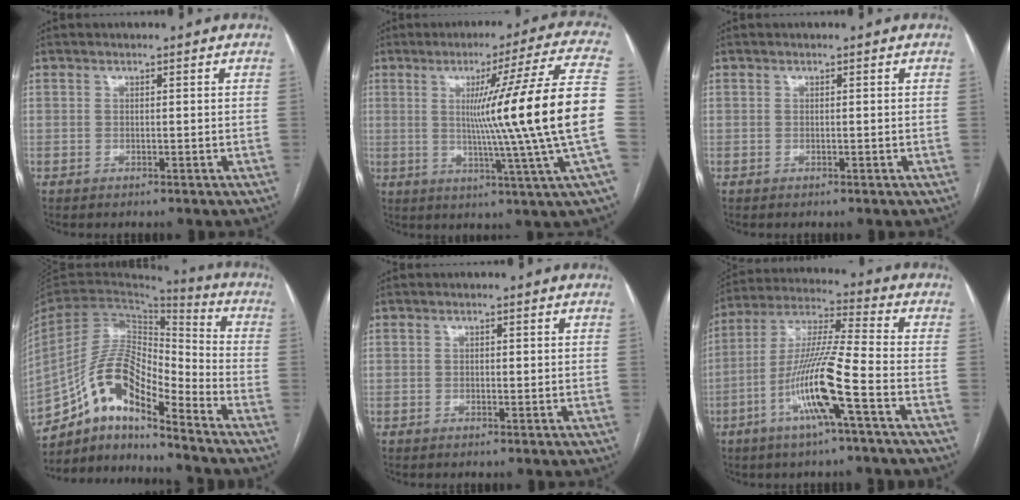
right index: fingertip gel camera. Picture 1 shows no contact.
{"total": 20.0, "force": [-0.1, -3.5, 19.7], "torque": [-0.255, -0.010, -0.018]}
{"total": 0.0}
{"total": 14.4, "force": [-10.3, 3.5, 9.4], "torque": [-0.177, 0.034, -0.186]}
{"total": 0.7, "force": [0.1, 0.4, 0.6], "torque": [-0.010, 0.001, 0.001]}
{"total": 13.4, "force": [-5.2, -0.3, 12.3], "torque": [-0.248, 0.001, -0.103]}